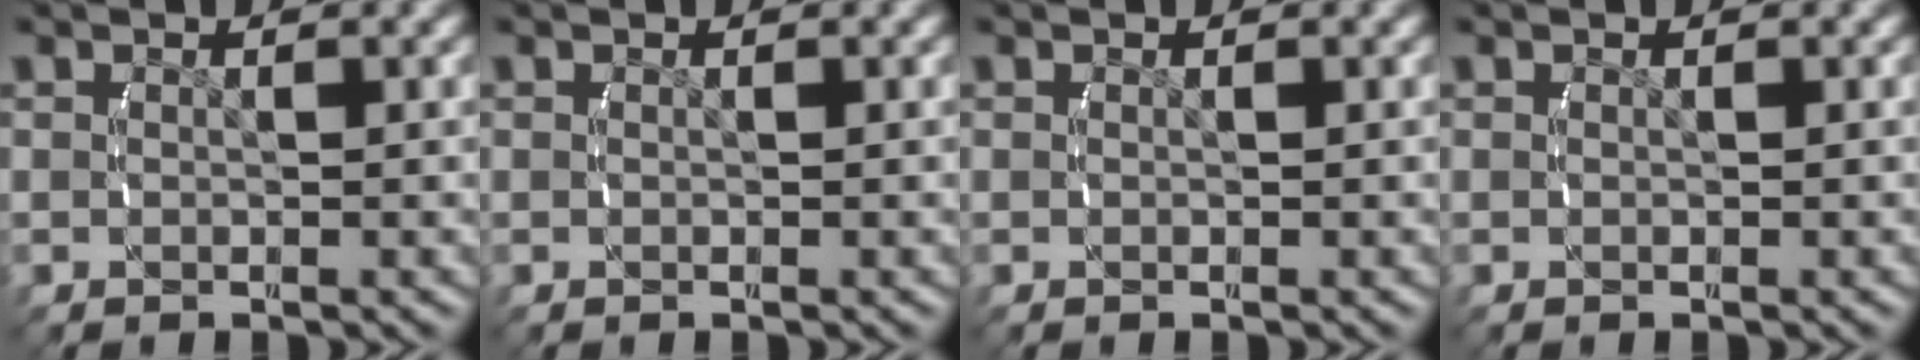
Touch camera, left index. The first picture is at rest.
{"total": 0.0}
{"total": 0.0}
{"total": 0.0}